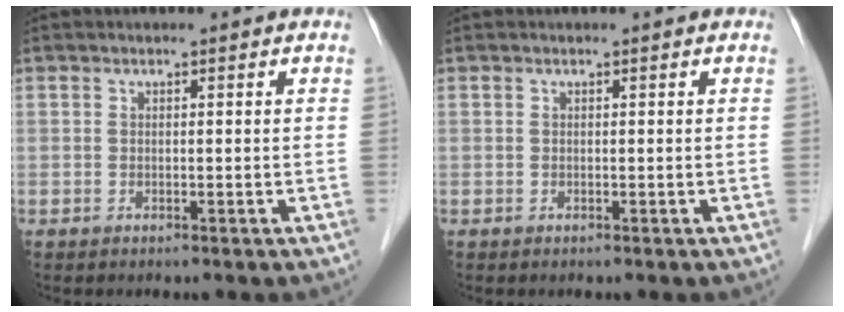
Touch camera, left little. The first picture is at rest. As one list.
[{"total": 0.0}]